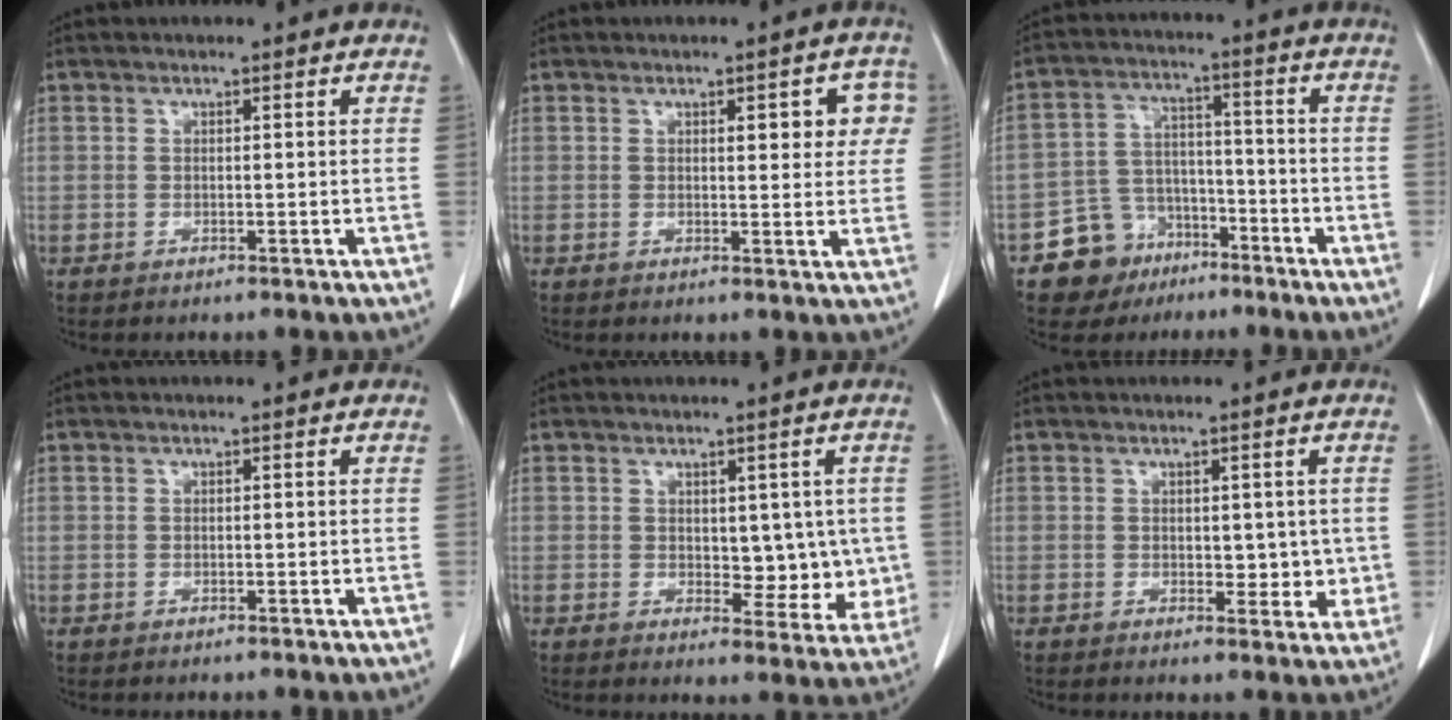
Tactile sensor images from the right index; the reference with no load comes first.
{"total": 6.1, "force": [2.0, 2.3, 5.3], "torque": [-0.049, 0.013, 0.021]}
{"total": 8.5, "force": [-5.1, 6.7, 1.3], "torque": [-0.019, 0.028, -0.078]}
{"total": 0.0}
{"total": 6.7, "force": [0.4, 3.8, 5.5], "torque": [-0.046, -0.002, 0.015]}
{"total": 4.0, "force": [0.2, 2.4, 3.1], "torque": [-0.026, -0.005, 0.008]}